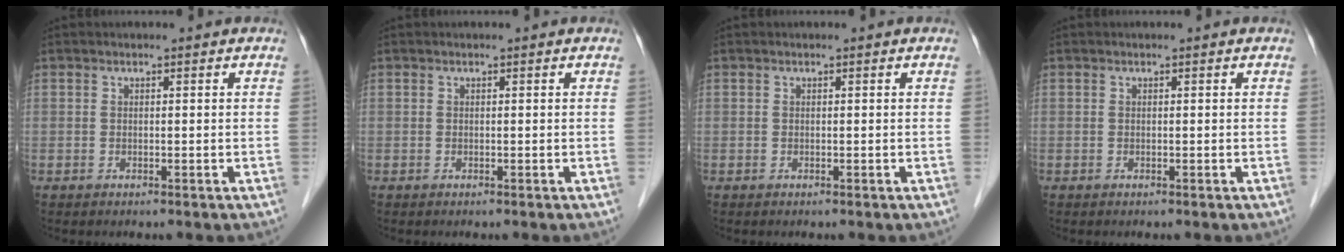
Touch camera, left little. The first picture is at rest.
{"total": 0.0}
{"total": 0.0}
{"total": 0.0}